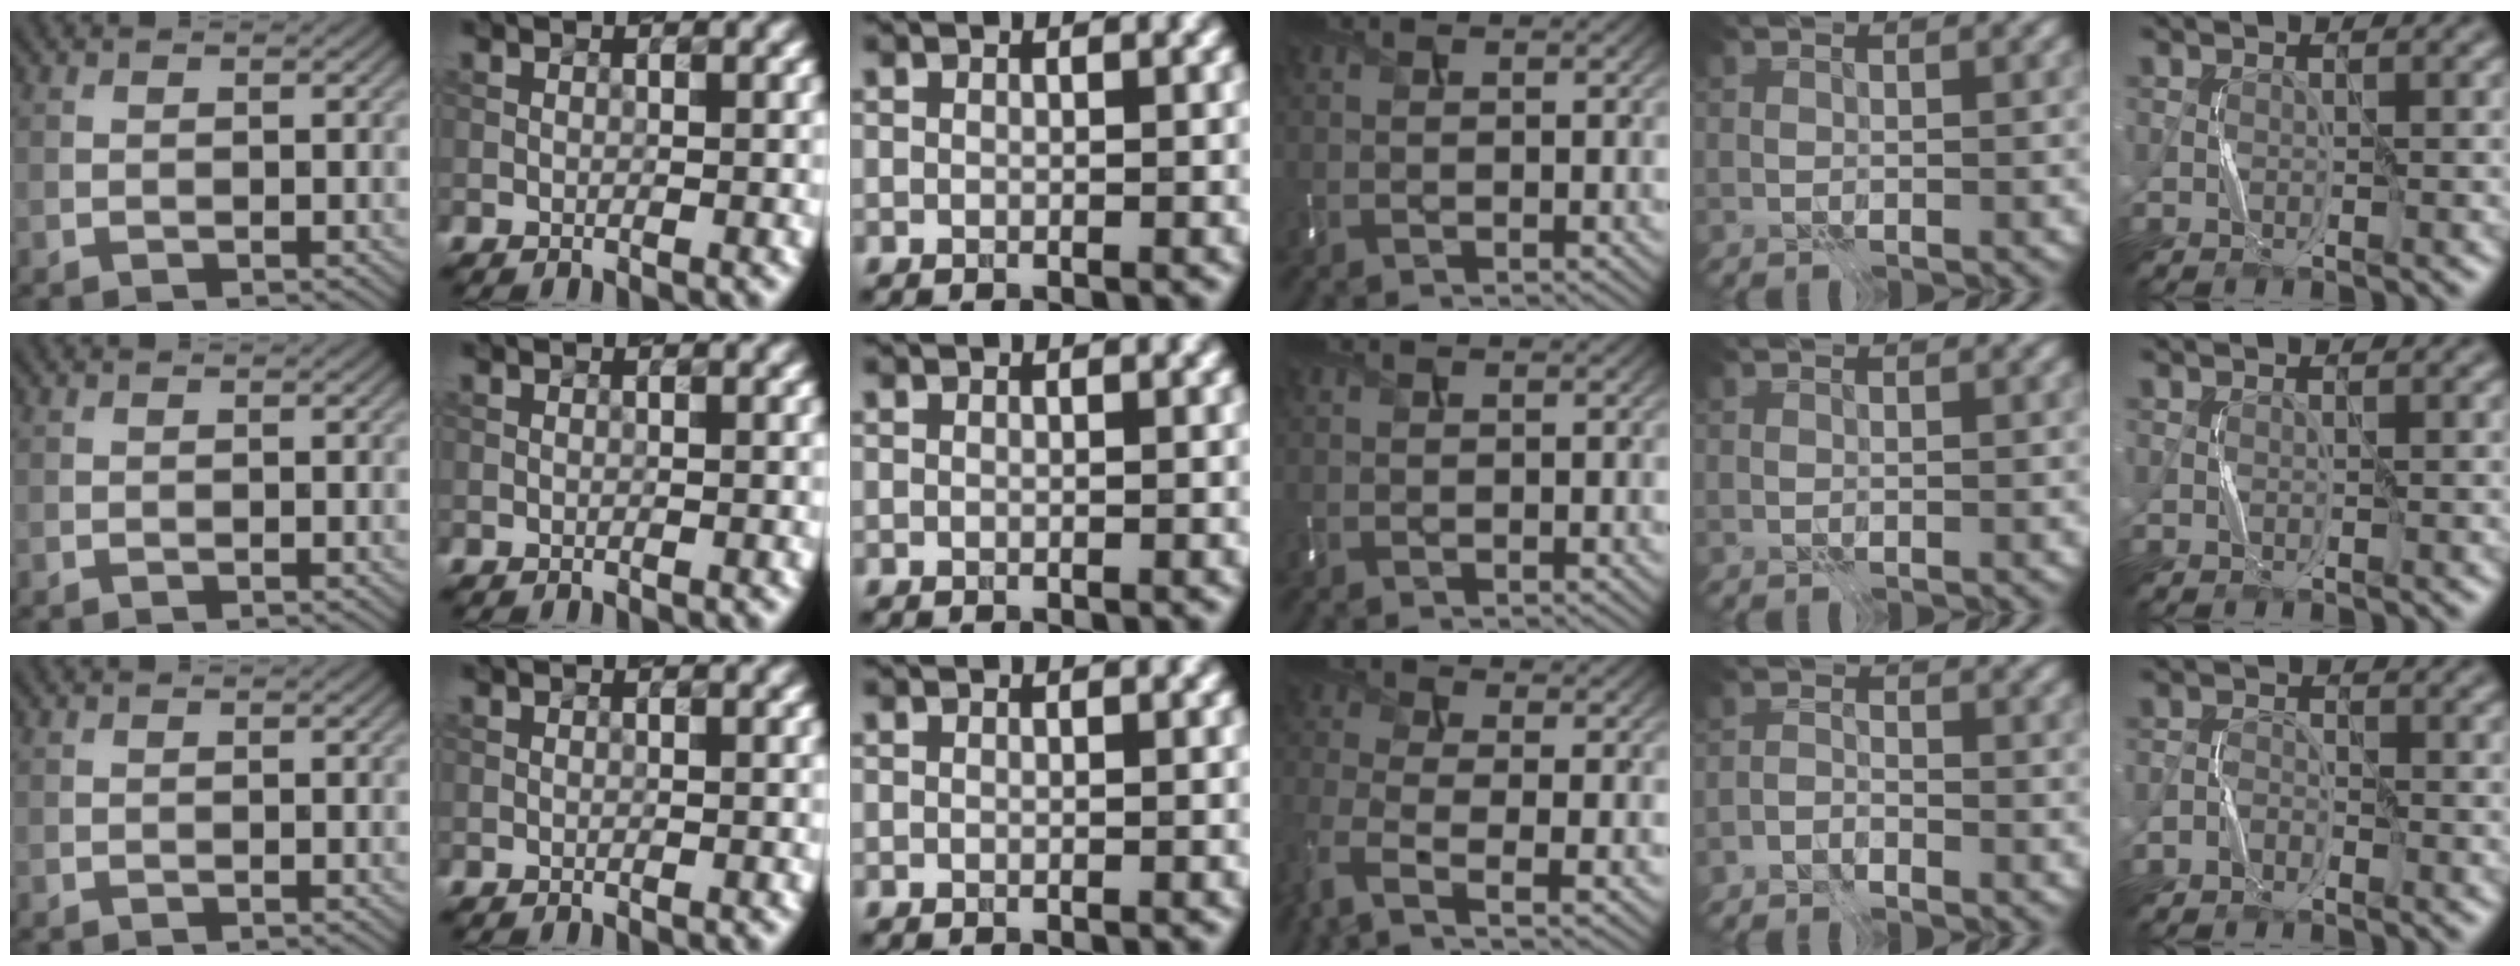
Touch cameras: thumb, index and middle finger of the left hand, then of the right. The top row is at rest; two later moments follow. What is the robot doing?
{"motion": "press", "object": "memory foam"}